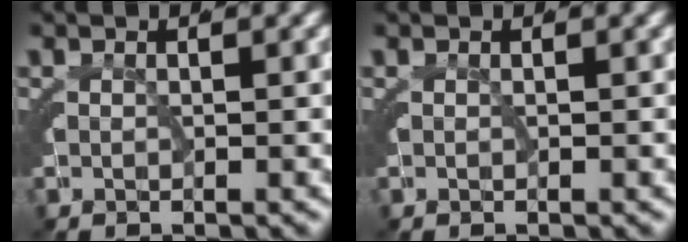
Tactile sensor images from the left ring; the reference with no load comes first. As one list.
[{"total": 0.0}]